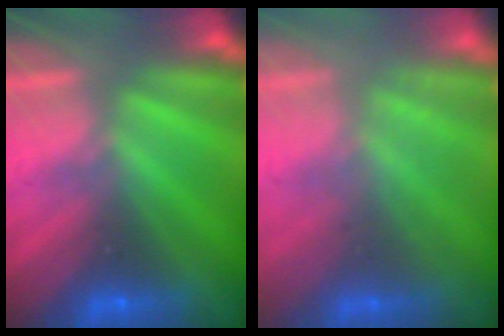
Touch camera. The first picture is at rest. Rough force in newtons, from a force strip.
{"total": 2.2}